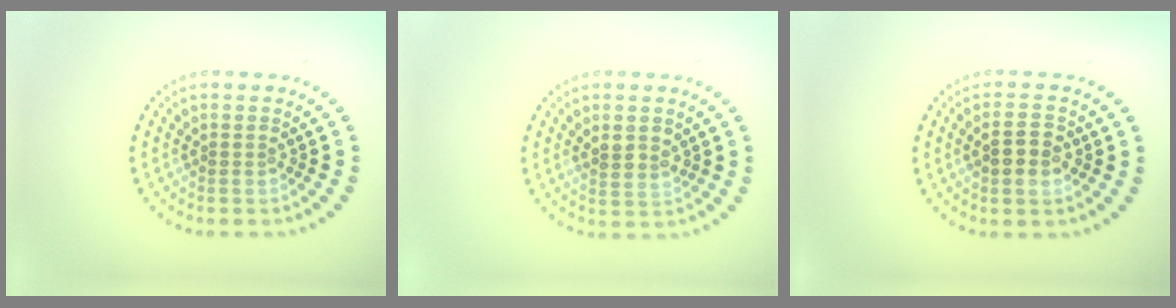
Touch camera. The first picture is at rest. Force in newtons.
{"total": 1.6, "press": 1.5, "slide": 0.7}
{"total": 2.8, "press": 2.7, "slide": 0.3}